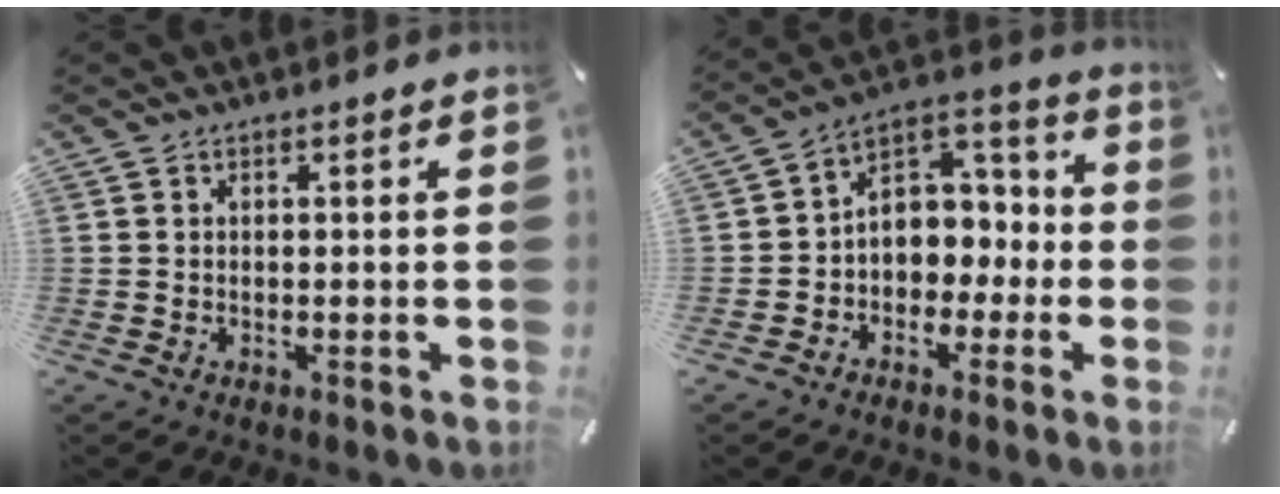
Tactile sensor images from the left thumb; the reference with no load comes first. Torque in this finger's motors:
{"motor_torque": [0.51, 0.73, 0.70, 0.58, 0.13]}